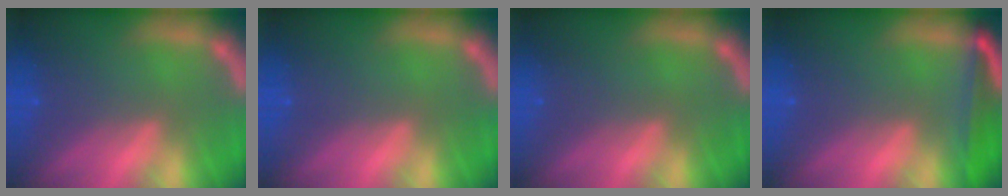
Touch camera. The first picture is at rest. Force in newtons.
{"total": 0.0}
{"total": 0.0}
{"total": 4.4}